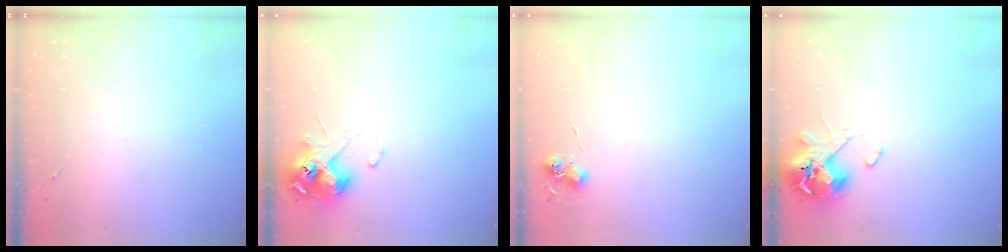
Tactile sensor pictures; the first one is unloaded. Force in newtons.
{"total": 11.6, "press": 11.5, "slide": 1.5}
{"total": 6.2, "press": 6.2, "slide": 0.5}
{"total": 10.7, "press": 10.6, "slide": 1.6}